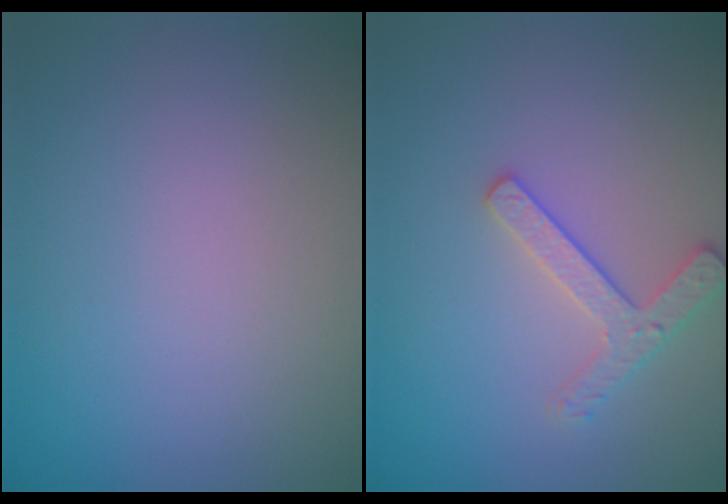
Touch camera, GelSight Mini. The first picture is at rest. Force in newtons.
{"total": 2.5, "press": 2.4, "slide": 0.5}